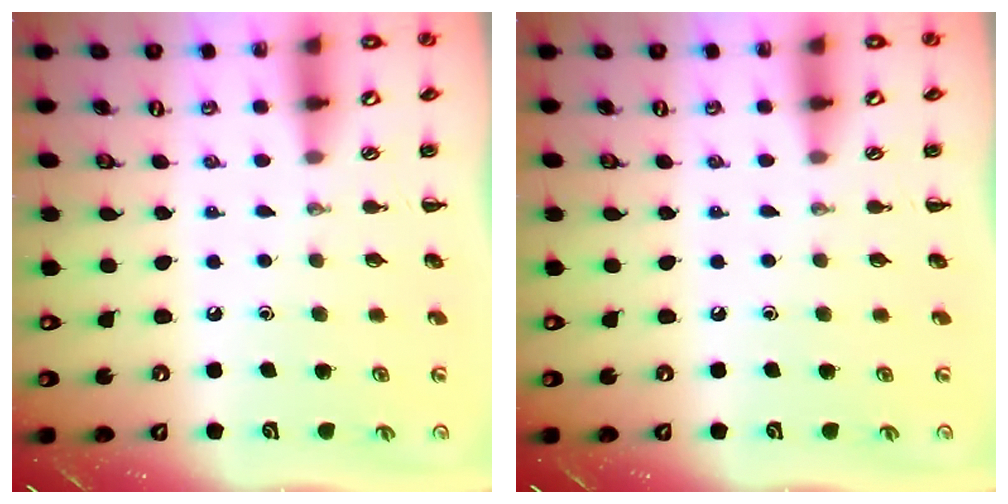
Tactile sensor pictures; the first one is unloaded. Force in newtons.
{"total": 0.0}